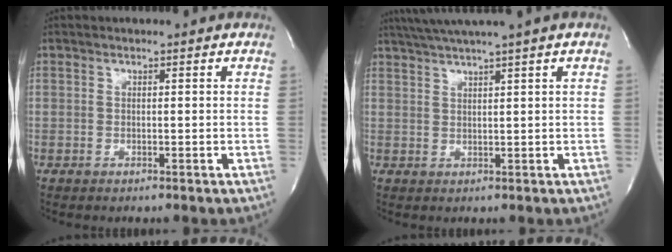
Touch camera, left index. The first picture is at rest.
{"total": 6.6, "force": [5.0, -1.7, 3.9], "torque": [-0.062, 0.022, 0.084]}